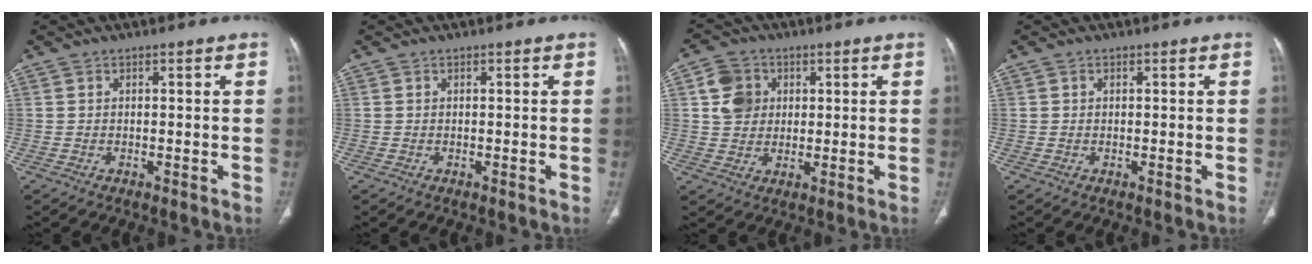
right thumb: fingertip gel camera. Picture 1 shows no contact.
{"total": 0.0}
{"total": 6.8, "force": [1.7, 6.0, 2.8], "torque": [-0.027, 0.000, 0.029]}
{"total": 0.0}